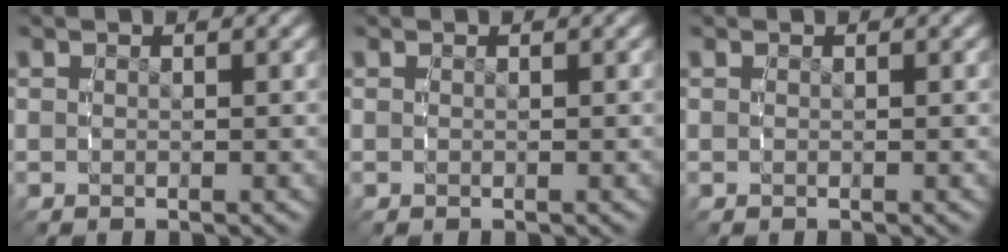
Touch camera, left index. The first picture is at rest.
{"total": 0.0}
{"total": 0.0}